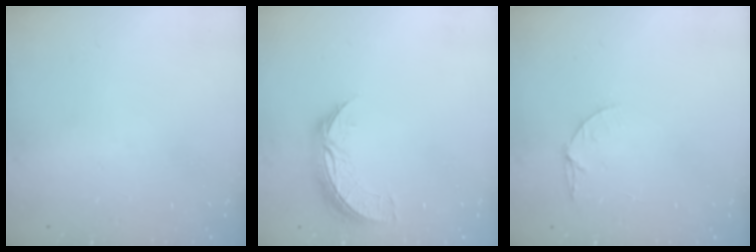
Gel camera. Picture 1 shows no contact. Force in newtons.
{"total": 8.4, "press": 8.4, "slide": 0.2}
{"total": 5.2, "press": 5.1, "slide": 0.6}